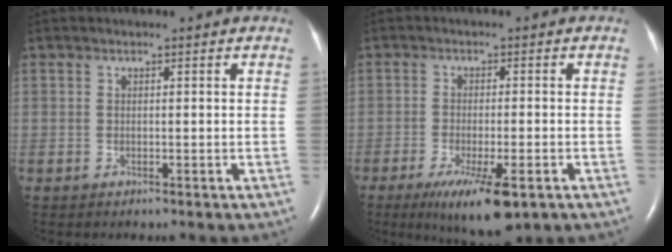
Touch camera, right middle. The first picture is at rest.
{"total": 9.1, "force": [-5.1, 1.9, 7.3], "torque": [-0.124, -0.023, -0.077]}